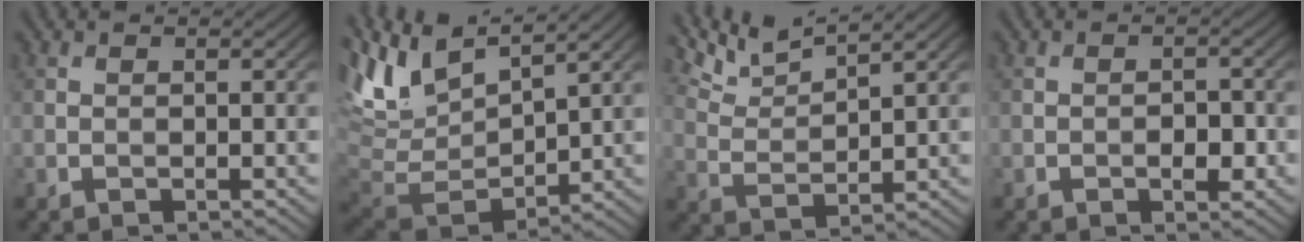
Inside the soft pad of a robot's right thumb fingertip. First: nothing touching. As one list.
[{"total": 11.2, "force": [6.5, 4.3, 8.0], "torque": [-0.206, 0.007, 0.129]}, {"total": 6.1, "force": [4.9, 1.1, 3.4], "torque": [-0.086, 0.009, 0.106]}, {"total": 2.5, "force": [-0.9, 1.2, 2.0], "torque": [-0.027, 0.004, -0.015]}]